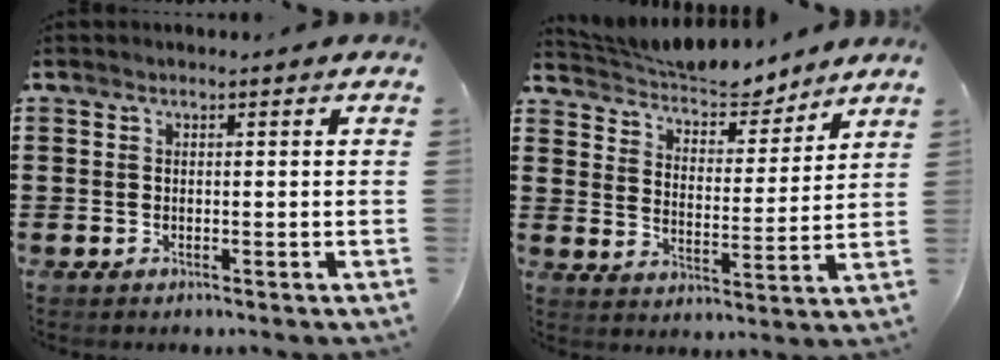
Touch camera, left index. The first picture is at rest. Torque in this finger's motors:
{"motor_torque": [0.45, -0.69, -0.04, -0.01]}